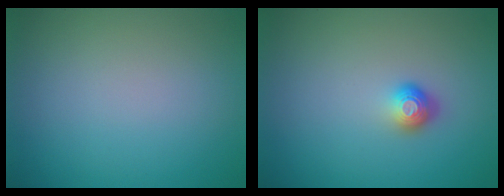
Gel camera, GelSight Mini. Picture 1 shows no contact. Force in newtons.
{"total": 1.7, "press": 1.3, "slide": 1.2}